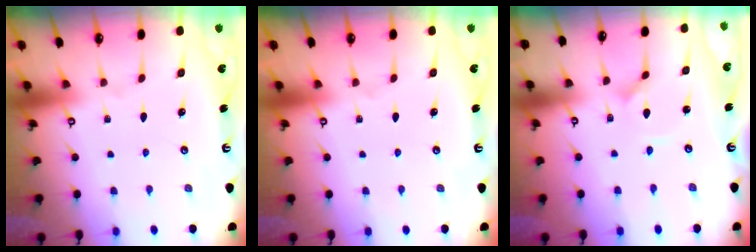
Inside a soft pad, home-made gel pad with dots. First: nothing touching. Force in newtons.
{"total": 0.0}
{"total": 0.9, "press": 0.9, "slide": 0.0}